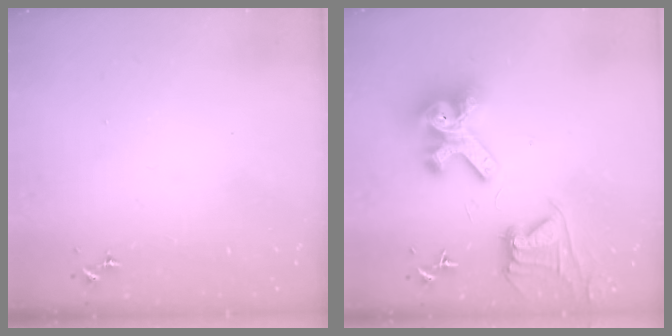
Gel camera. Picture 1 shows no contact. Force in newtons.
{"total": 16.2, "press": 16.2, "slide": 1.7}